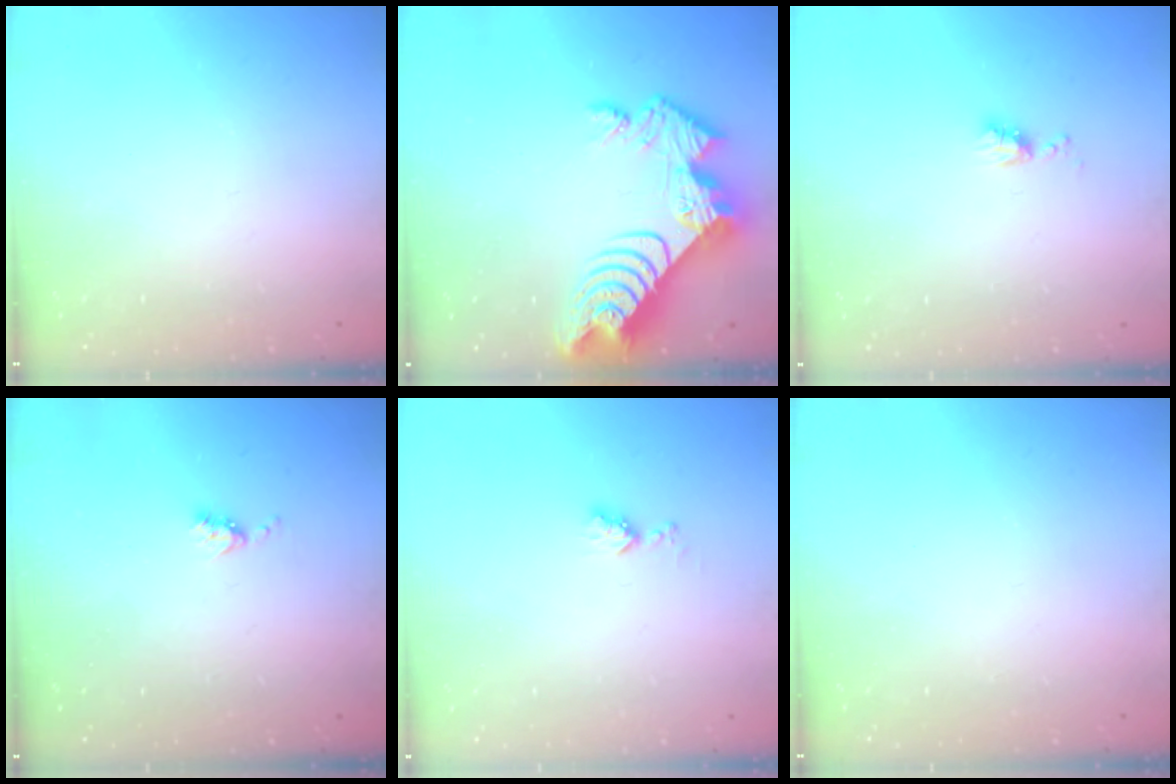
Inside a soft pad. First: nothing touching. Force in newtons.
{"total": 16.6, "press": 16.6, "slide": 1.4}
{"total": 4.9, "press": 4.8, "slide": 0.8}
{"total": 4.0, "press": 3.9, "slide": 0.6}
{"total": 3.7, "press": 3.7, "slide": 0.6}
{"total": 0.0}